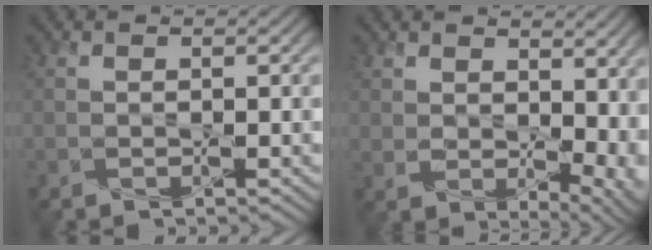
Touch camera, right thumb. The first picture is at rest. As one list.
[{"total": 8.8, "force": [1.9, 5.7, 6.4], "torque": [-0.101, -0.025, 0.058]}]